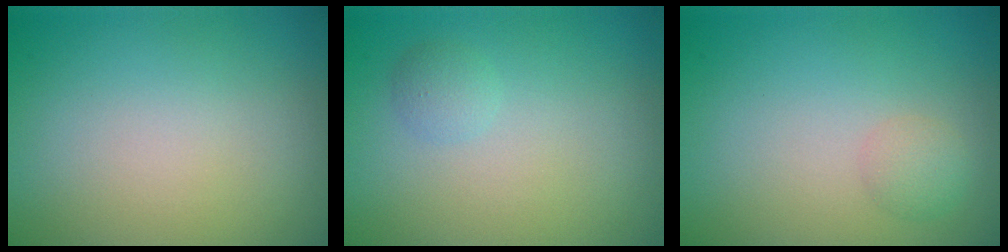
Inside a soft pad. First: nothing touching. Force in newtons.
{"total": 1.2, "press": 1.2, "slide": 0.0}
{"total": 1.4, "press": 1.4, "slide": 0.1}